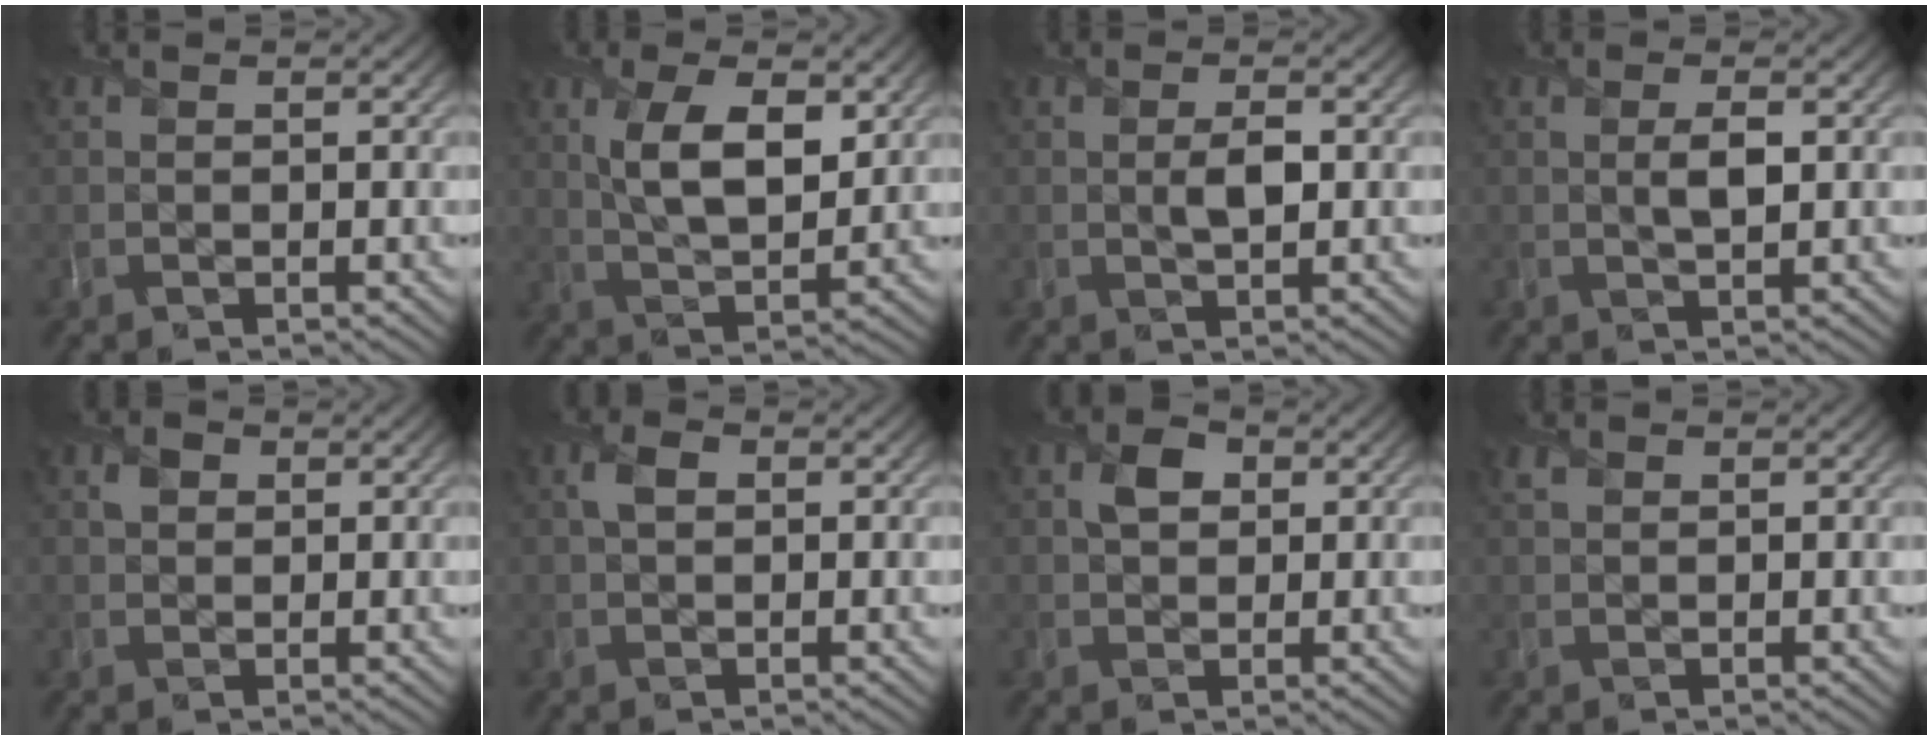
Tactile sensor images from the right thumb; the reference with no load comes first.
{"total": 7.9, "force": [2.4, 3.6, 6.5], "torque": [-0.130, 0.000, 0.047]}
{"total": 2.2, "force": [0.0, 0.9, 2.0], "torque": [-0.042, -0.001, 0.002]}
{"total": 2.1, "force": [0.3, 0.6, 2.0], "torque": [-0.038, 0.001, 0.005]}
{"total": 1.5, "force": [0.5, 1.3, 0.4], "torque": [-0.008, 0.001, 0.009]}
{"total": 1.9, "force": [0.4, 1.4, 1.3], "torque": [-0.029, 0.003, 0.005]}
{"total": 3.0, "force": [0.6, 2.4, 1.6], "torque": [-0.036, 0.003, 0.009]}
{"total": 0.8, "force": [0.6, 0.5, 0.3], "torque": [-0.011, 0.002, 0.012]}